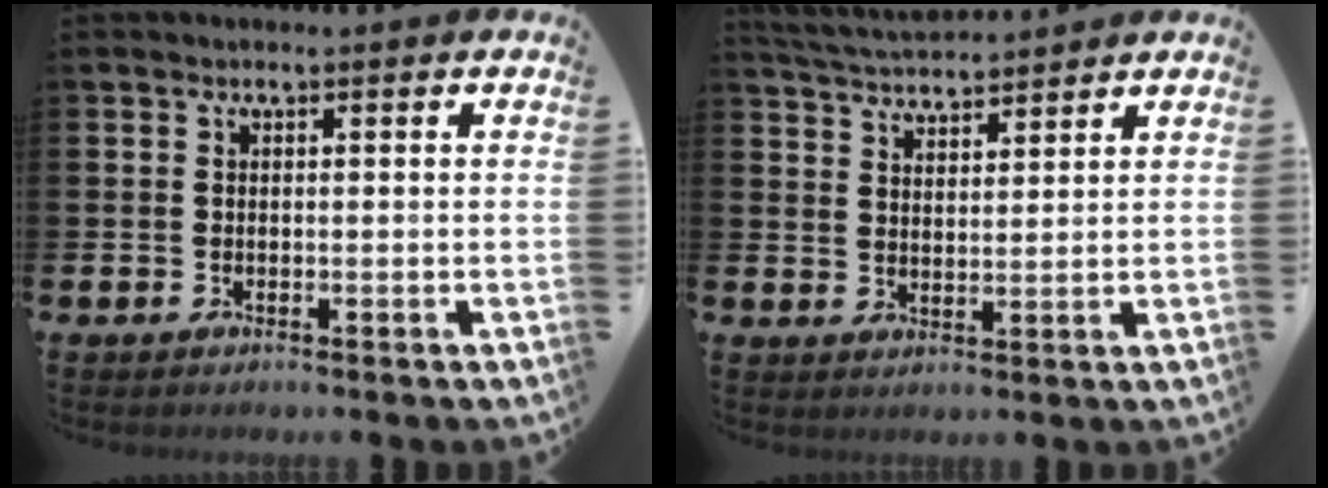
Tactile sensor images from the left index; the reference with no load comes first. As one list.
[{"total": 4.2, "force": [4.2, 0.4, 0.2], "torque": [-0.024, -0.021, 0.076]}]